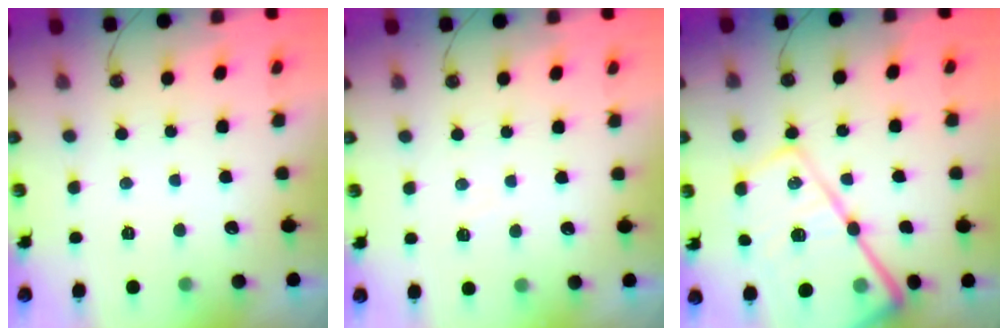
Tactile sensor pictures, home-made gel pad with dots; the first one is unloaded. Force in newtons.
{"total": 3.3, "press": 3.2, "slide": 0.6}
{"total": 26.5, "press": 26.3, "slide": 2.9}